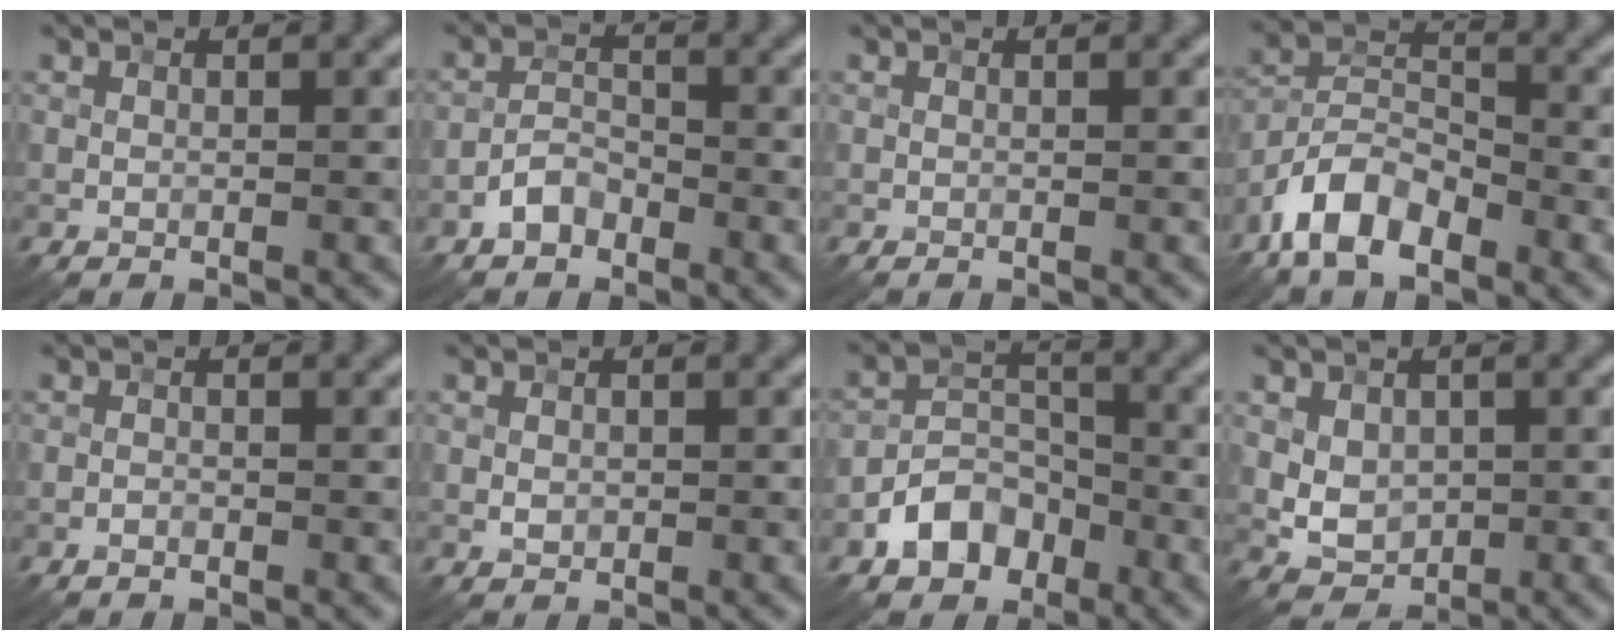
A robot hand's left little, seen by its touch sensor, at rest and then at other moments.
{"total": 2.4, "force": [-1.6, 1.4, 1.1], "torque": [-0.016, 0.010, -0.034]}
{"total": 0.0}
{"total": 6.2, "force": [-4.1, 2.9, 3.7], "torque": [-0.063, 0.005, -0.087]}
{"total": 0.6, "force": [-0.4, 0.3, 0.3], "torque": [-0.005, 0.001, -0.009]}
{"total": 0.8, "force": [0.0, 0.7, 0.4], "torque": [-0.005, -0.002, -0.001]}
{"total": 4.8, "force": [-2.7, 3.3, 2.2], "torque": [-0.031, 0.002, -0.052]}
{"total": 3.2, "force": [0.3, 2.4, 2.0], "torque": [-0.034, -0.005, 0.011]}